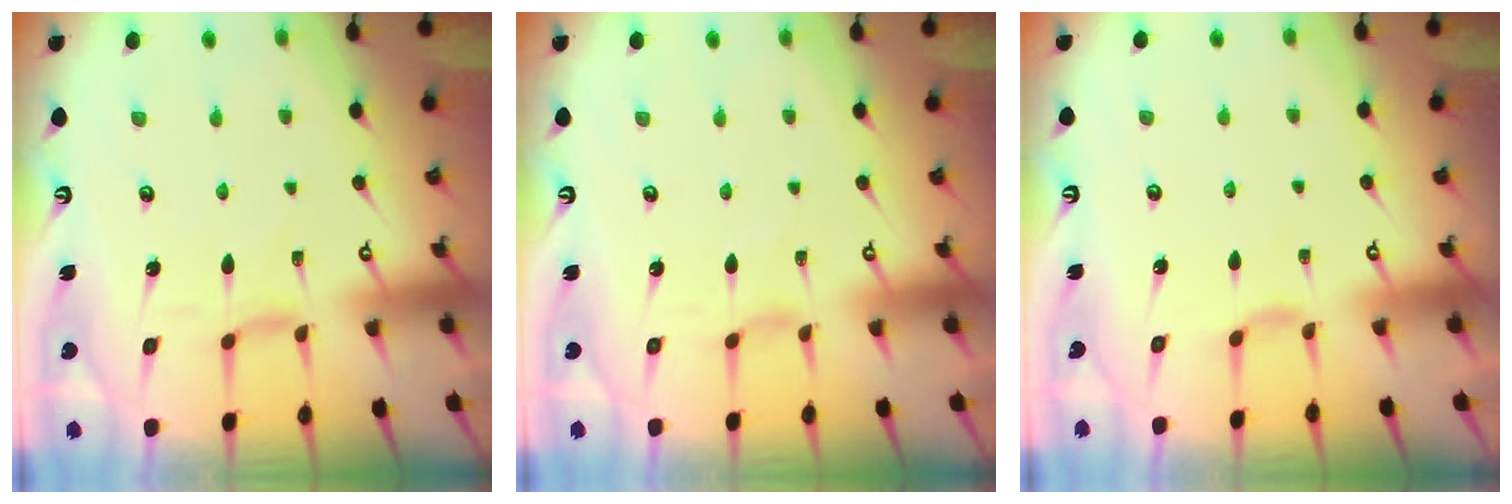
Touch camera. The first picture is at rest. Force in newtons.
{"total": 0.0}
{"total": 2.6, "press": 2.6, "slide": 0.5}